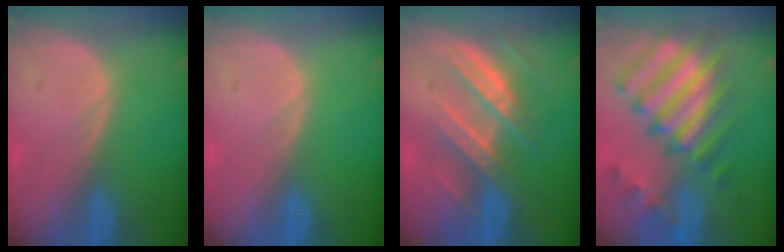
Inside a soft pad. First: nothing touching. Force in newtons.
{"total": 0.0}
{"total": 7.2, "press": 7.2, "slide": 0.6}
{"total": 12.3, "press": 10.6, "slide": 6.3}